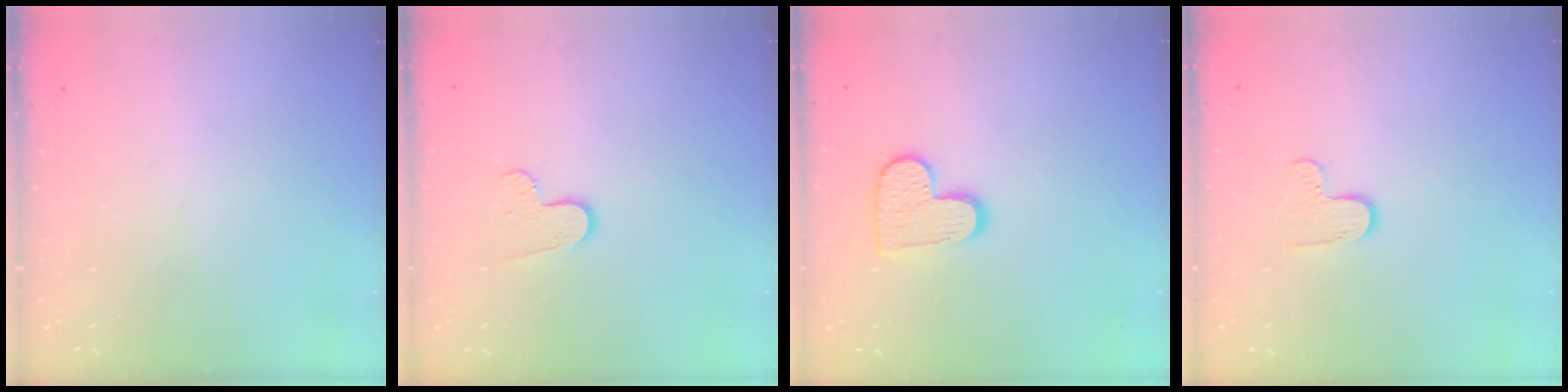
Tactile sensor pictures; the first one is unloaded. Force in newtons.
{"total": 6.0, "press": 6.0, "slide": 0.6}
{"total": 10.4, "press": 10.4, "slide": 0.6}
{"total": 4.7, "press": 4.7, "slide": 0.4}